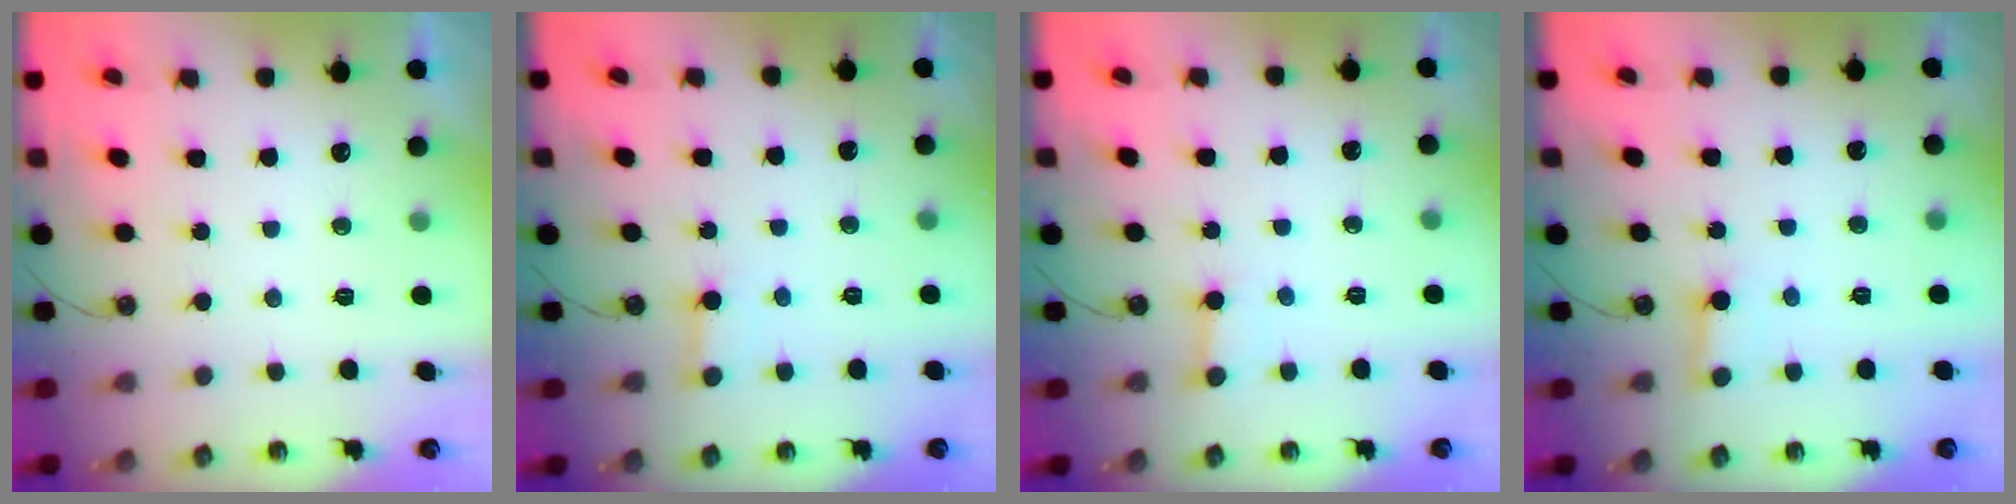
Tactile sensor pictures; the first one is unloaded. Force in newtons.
{"total": 2.3, "press": 2.3, "slide": 0.2}
{"total": 3.3, "press": 3.3, "slide": 0.4}
{"total": 2.7, "press": 2.7, "slide": 0.0}